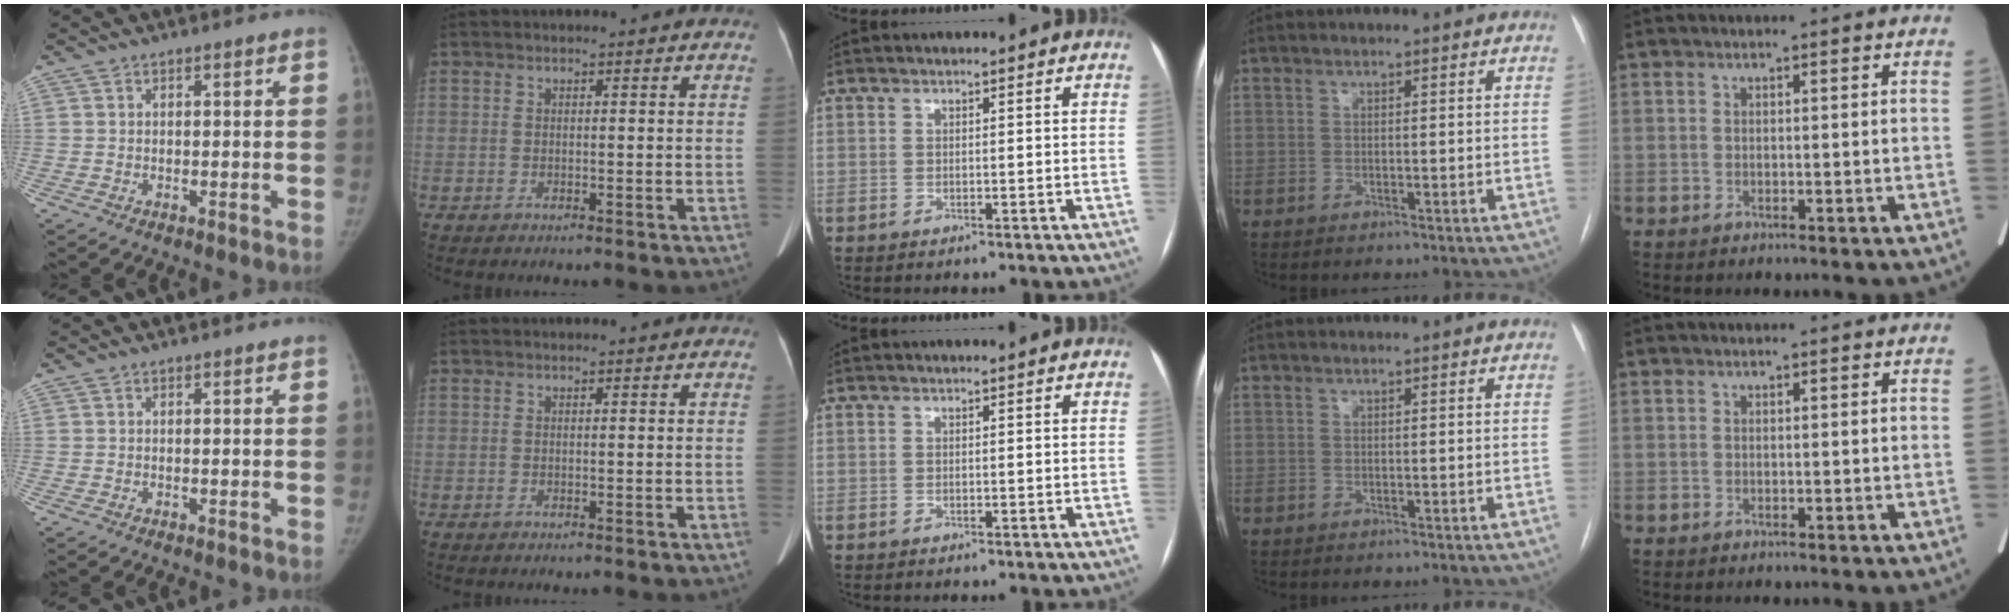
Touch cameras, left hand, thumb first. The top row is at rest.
{}